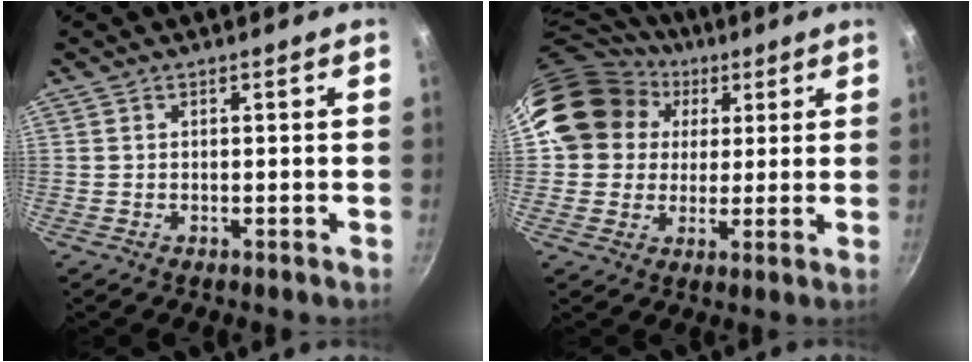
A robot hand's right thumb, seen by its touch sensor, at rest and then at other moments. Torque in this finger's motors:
{"motor_torque": [-0.48, 1.16, 0.27, -0.21, 0.21]}